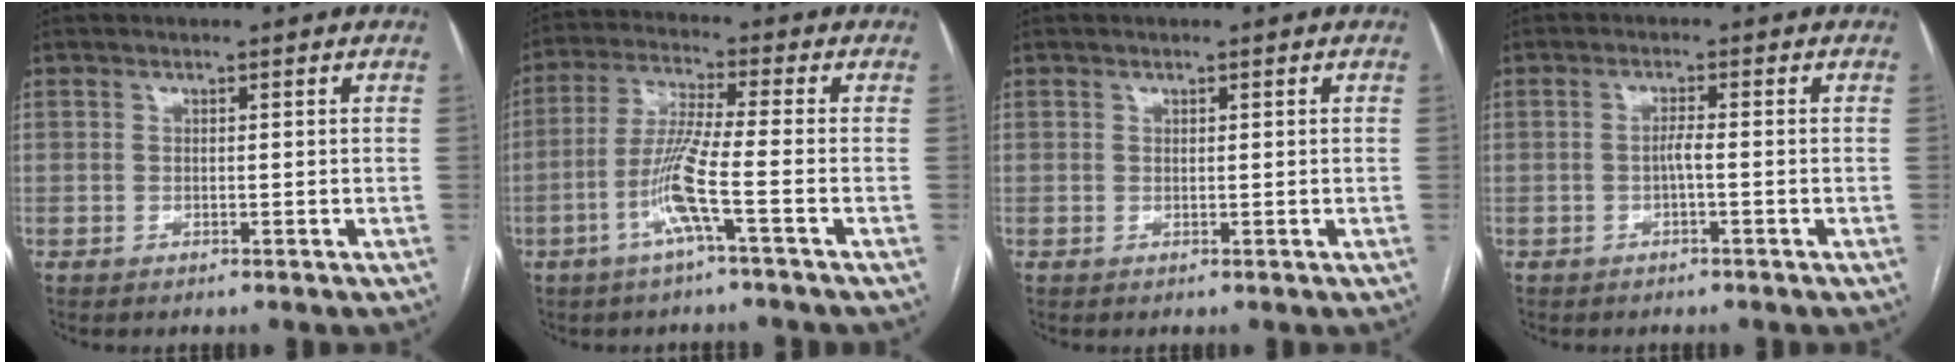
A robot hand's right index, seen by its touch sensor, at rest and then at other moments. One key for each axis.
{"total": 8.1, "fx": -3.3, "fy": -0.9, "fz": 7.4, "tx": -0.151, "ty": 0.000, "tz": -0.069}
{"total": 0.0}
{"total": 1.6, "fx": -0.6, "fy": 0.0, "fz": 1.5, "tx": -0.026, "ty": 0.003, "tz": -0.011}